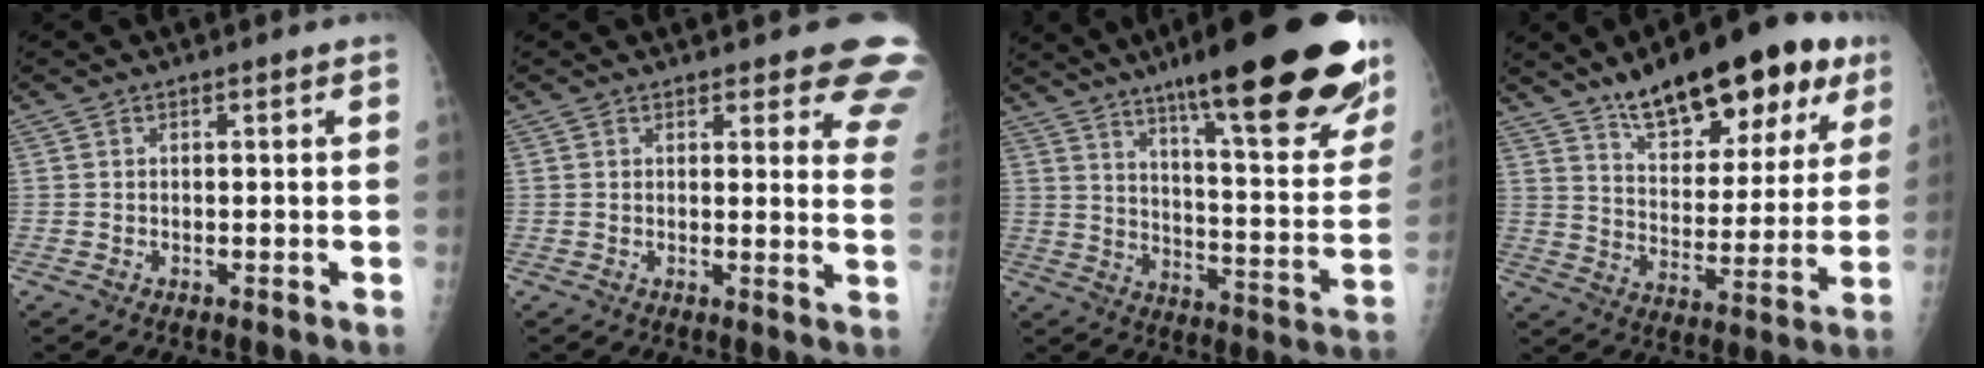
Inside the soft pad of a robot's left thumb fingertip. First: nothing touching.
{"total": 10.3, "force": [8.8, 3.3, 4.3], "torque": [0.004, -0.046, 0.070]}
{"total": 31.0, "force": [20.0, 6.1, 22.8], "torque": [-0.271, -0.065, 0.286]}
{"total": 22.8, "force": [14.4, 9.0, 15.2], "torque": [-0.176, -0.042, 0.219]}